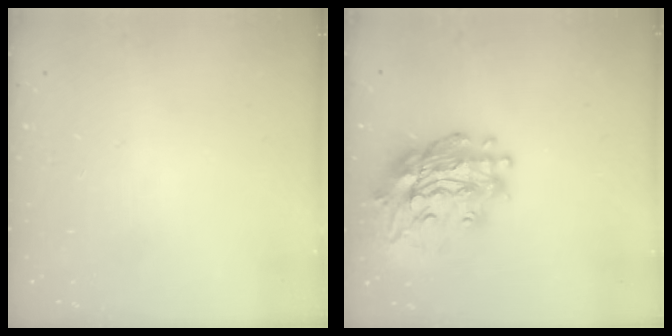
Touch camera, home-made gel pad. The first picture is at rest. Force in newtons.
{"total": 20.7, "press": 20.6, "slide": 1.9}